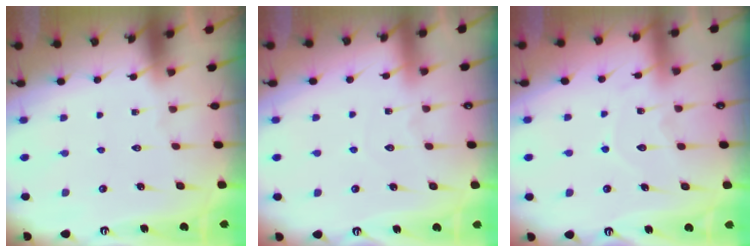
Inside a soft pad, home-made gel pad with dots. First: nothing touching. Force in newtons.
{"total": 2.7, "press": 2.7, "slide": 0.4}
{"total": 7.9, "press": 7.8, "slide": 0.8}